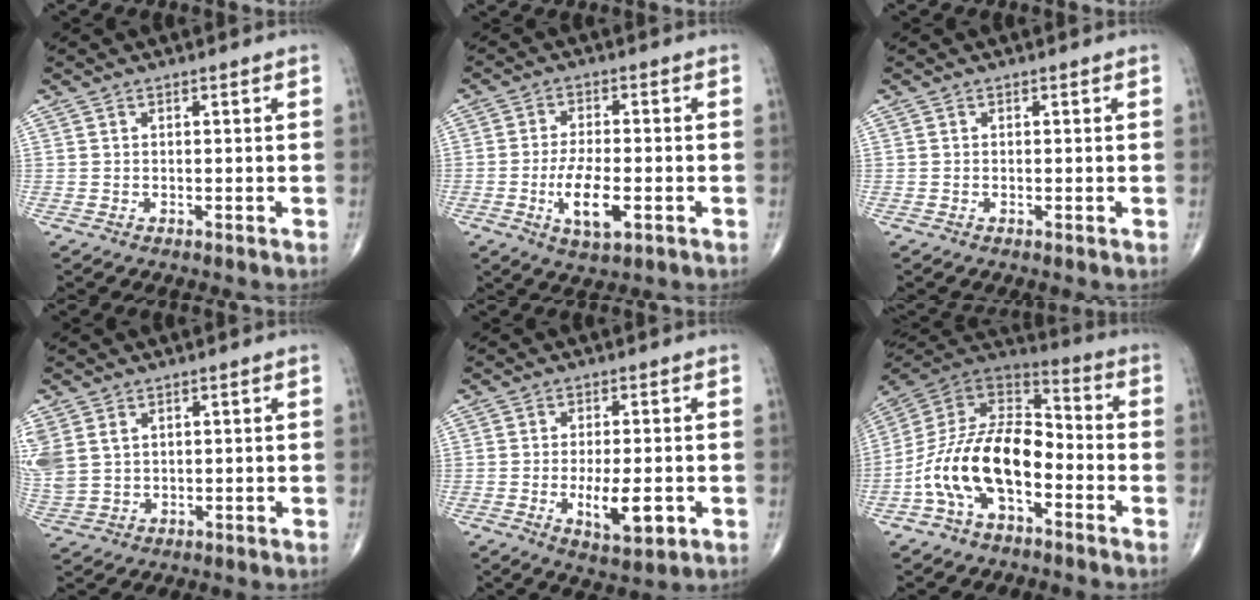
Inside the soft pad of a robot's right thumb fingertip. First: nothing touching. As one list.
[{"total": 8.2, "force": [-2.5, 3.3, 7.1], "torque": [-0.133, 0.001, -0.041]}, {"total": 0.0}, {"total": 8.1, "force": [2.7, 5.8, 4.9], "torque": [-0.134, 0.001, 0.069]}, {"total": 8.0, "force": [-2.0, 3.0, 7.1], "torque": [-0.115, -0.011, -0.026]}, {"total": 17.4, "force": [-5.8, 9.5, 13.3], "torque": [-0.233, 0.066, -0.112]}]